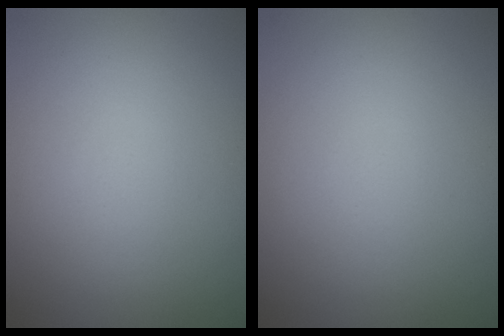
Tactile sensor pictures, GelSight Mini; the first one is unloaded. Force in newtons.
{"total": 0.0}